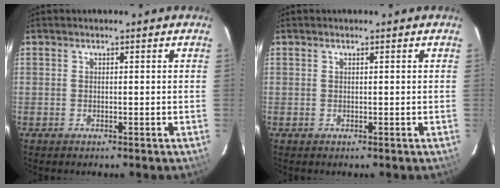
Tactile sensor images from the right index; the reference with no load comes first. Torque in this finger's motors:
{"motor_torque": [-0.08, -0.04, -0.07, -0.01]}